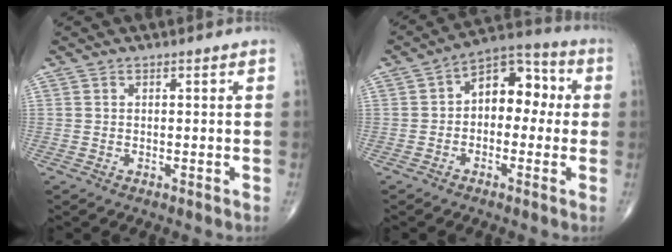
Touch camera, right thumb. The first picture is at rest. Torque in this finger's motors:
{"motor_torque": [-0.08, 0.42, 0.44, -0.27, 0.07]}